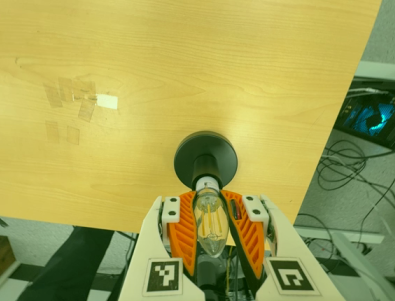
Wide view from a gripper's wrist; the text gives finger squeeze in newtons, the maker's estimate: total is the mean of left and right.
{"total": 26.0, "left": 29.0, "right": 23.0}